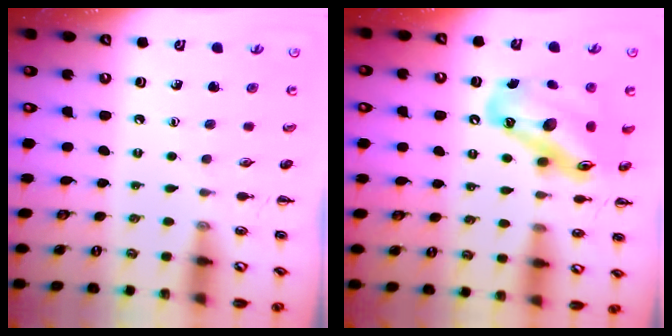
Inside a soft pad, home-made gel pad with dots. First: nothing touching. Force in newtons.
{"total": 18.7, "press": 17.8, "slide": 5.6}